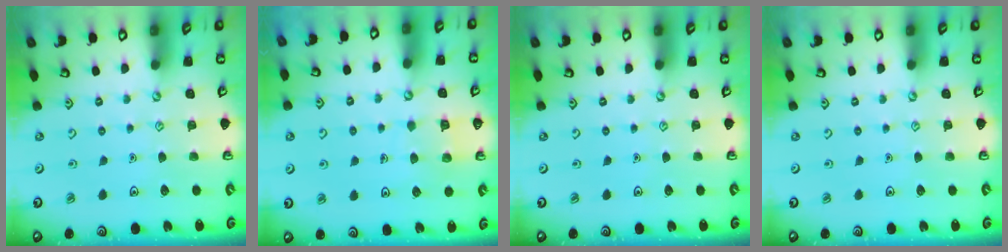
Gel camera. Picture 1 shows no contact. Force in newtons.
{"total": 5.7, "press": 5.6, "slide": 0.4}
{"total": 0.0}
{"total": 0.0}